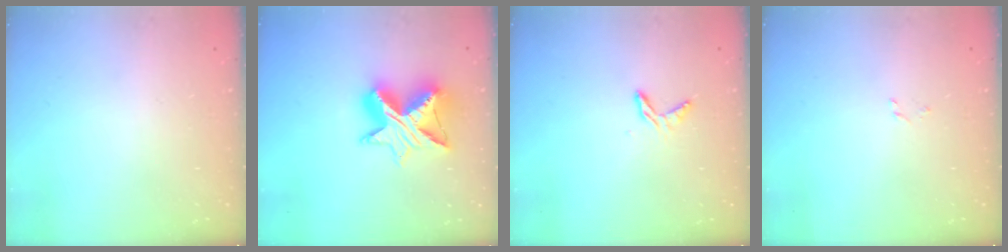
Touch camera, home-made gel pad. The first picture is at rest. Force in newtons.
{"total": 13.3, "press": 13.3, "slide": 0.8}
{"total": 5.3, "press": 5.2, "slide": 0.3}
{"total": 1.6, "press": 1.5, "slide": 0.3}